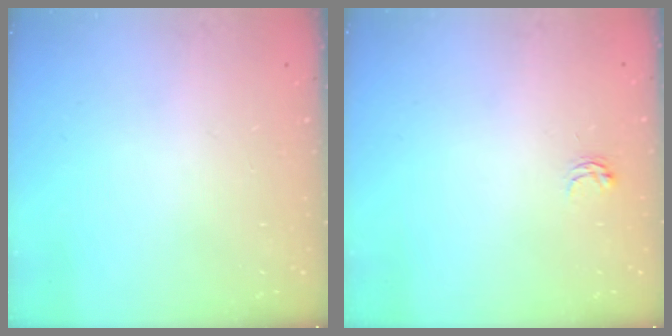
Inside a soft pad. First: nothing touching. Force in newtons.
{"total": 2.9, "press": 2.9, "slide": 0.4}